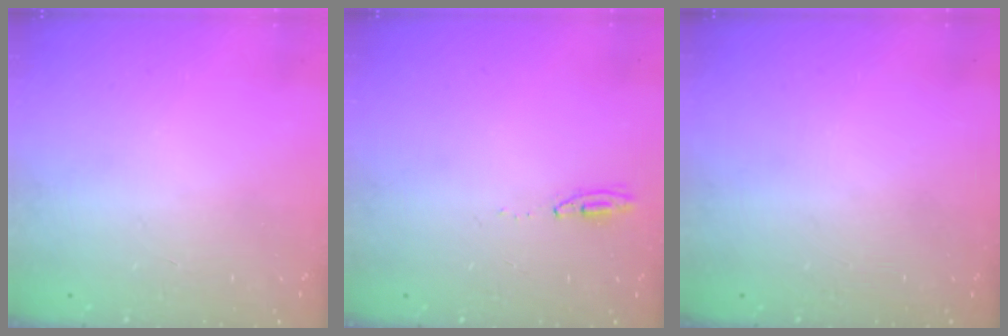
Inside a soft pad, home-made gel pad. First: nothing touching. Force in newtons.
{"total": 3.4, "press": 2.9, "slide": 1.7}
{"total": 0.0}